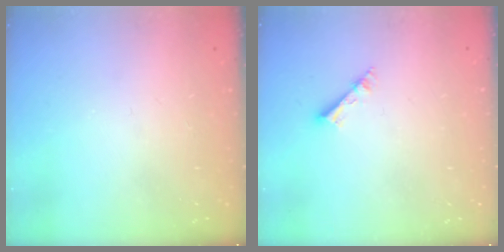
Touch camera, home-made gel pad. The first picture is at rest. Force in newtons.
{"total": 2.6, "press": 2.5, "slide": 0.2}